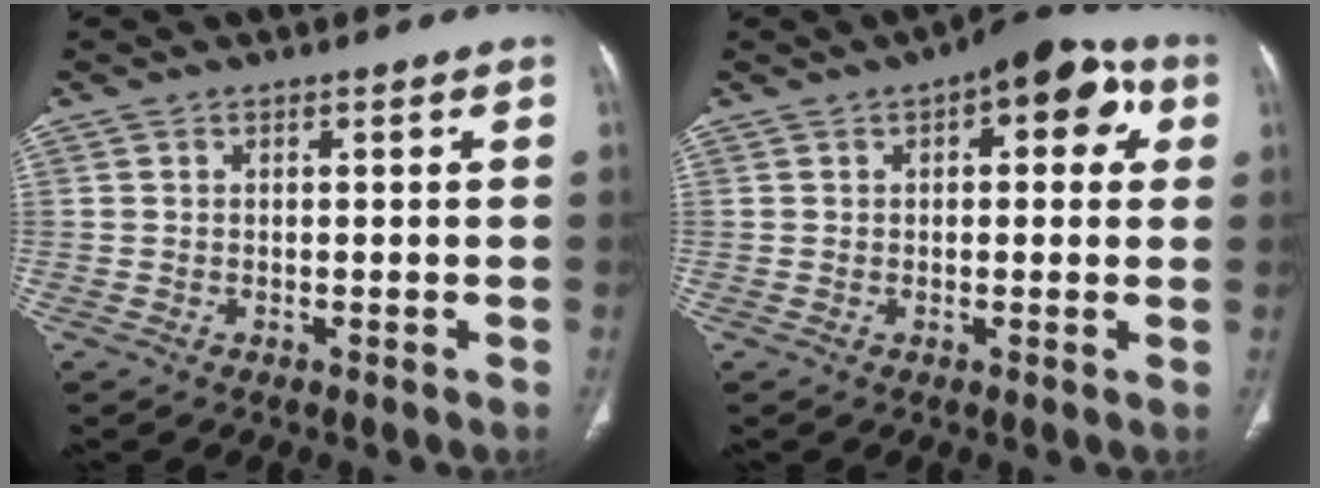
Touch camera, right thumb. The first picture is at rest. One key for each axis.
{"total": 10.6, "fx": 3.9, "fy": 5.0, "fz": 8.5, "tx": -0.071, "ty": 0.019, "tz": 0.040}